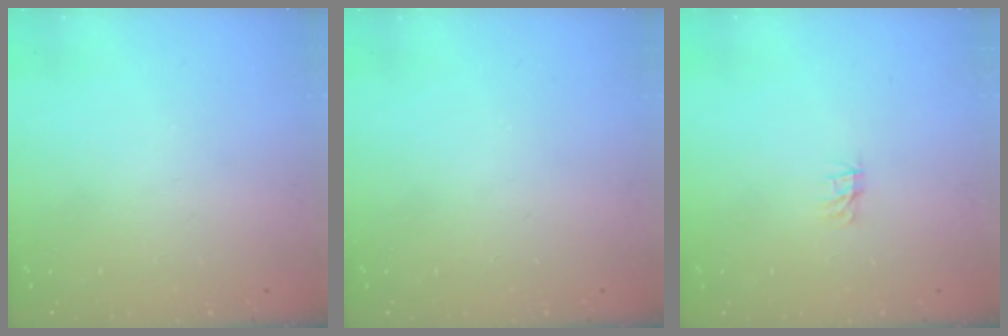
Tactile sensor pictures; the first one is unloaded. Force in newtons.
{"total": 0.0}
{"total": 0.0}